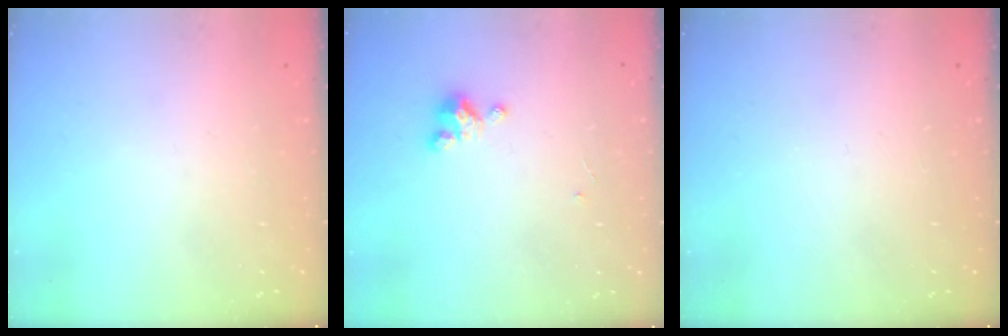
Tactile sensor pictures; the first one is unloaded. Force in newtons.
{"total": 2.7, "press": 2.7, "slide": 0.3}
{"total": 0.0}